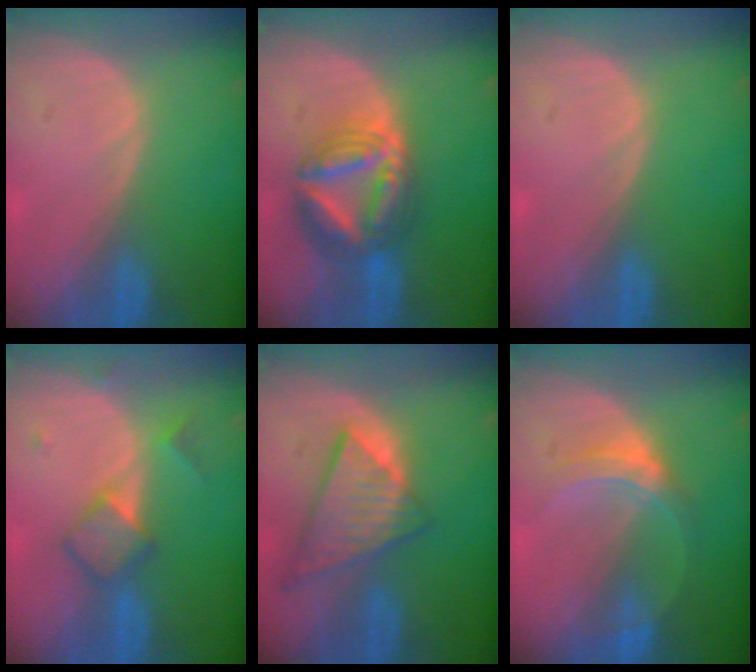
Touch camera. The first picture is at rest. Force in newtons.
{"total": 9.1, "press": 9.0, "slide": 0.8}
{"total": 0.0}
{"total": 4.9, "press": 4.7, "slide": 1.3}
{"total": 8.9, "press": 7.8, "slide": 4.5}
{"total": 5.2, "press": 5.0, "slide": 1.4}